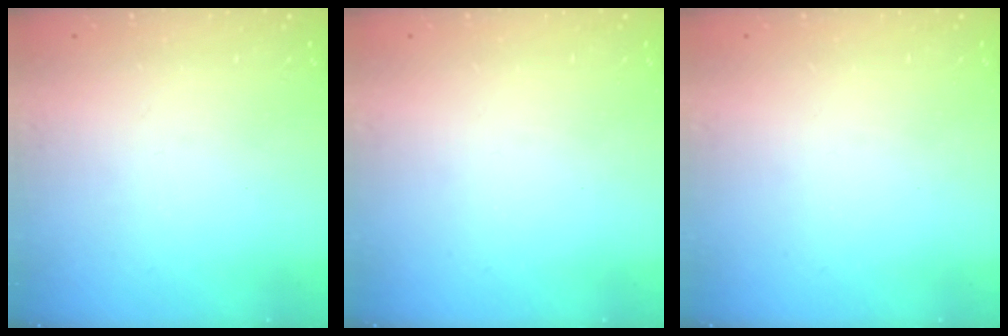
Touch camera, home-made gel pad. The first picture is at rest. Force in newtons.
{"total": 0.0}
{"total": 0.0}